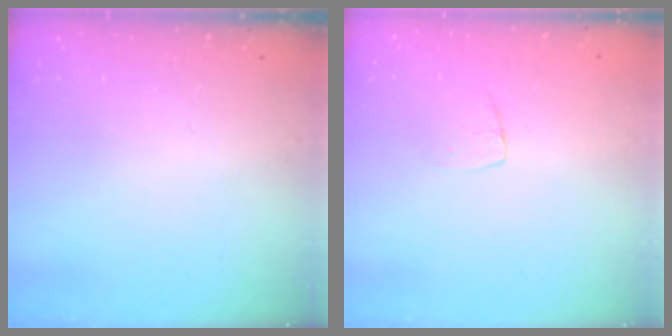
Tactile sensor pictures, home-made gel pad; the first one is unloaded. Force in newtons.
{"total": 3.7, "press": 3.7, "slide": 0.2}